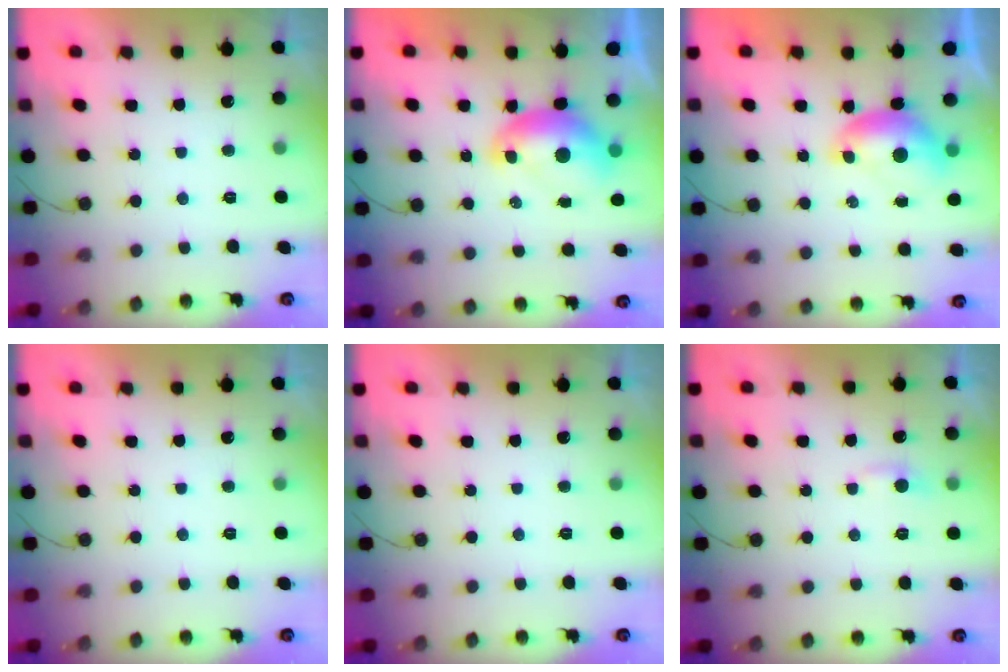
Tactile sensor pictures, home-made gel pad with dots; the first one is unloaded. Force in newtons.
{"total": 7.6, "press": 7.5, "slide": 1.0}
{"total": 7.2, "press": 7.2, "slide": 0.7}
{"total": 0.0}
{"total": 0.0}
{"total": 3.7, "press": 3.7, "slide": 0.4}